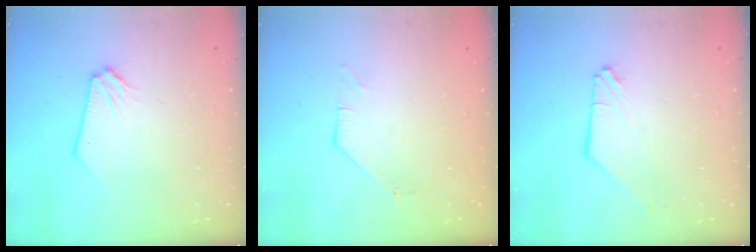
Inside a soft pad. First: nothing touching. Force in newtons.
{"total": 1.3, "press": 1.3, "slide": 0.2}
{"total": 0.0}